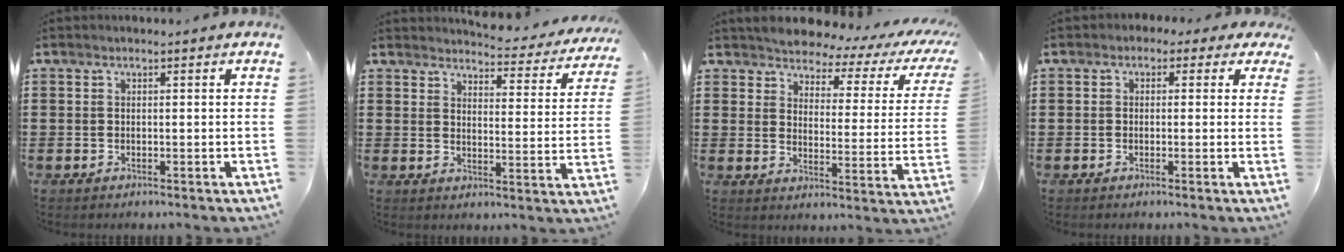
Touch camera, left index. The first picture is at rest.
{"total": 3.8, "force": [3.7, 0.2, 0.8], "torque": [-0.019, -0.036, 0.057]}
{"total": 3.2, "force": [3.1, 0.6, 0.5], "torque": [-0.029, -0.032, 0.043]}
{"total": 1.5, "force": [-0.4, 1.3, 0.7], "torque": [-0.019, 0.010, -0.011]}